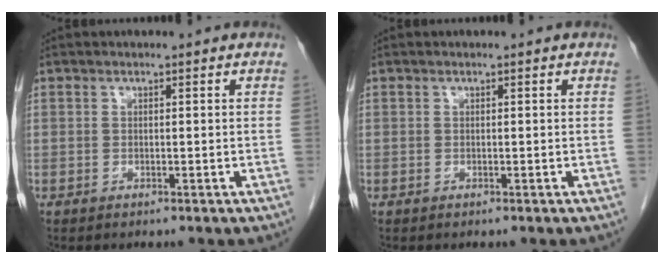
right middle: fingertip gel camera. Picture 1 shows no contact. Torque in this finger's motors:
{"motor_torque": [0.00, 0.00, 0.00, -0.01]}